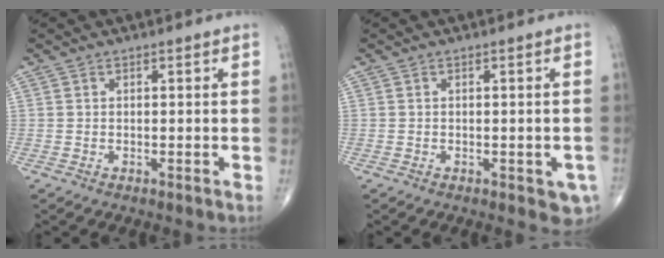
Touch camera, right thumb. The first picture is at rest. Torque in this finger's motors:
{"motor_torque": [0.75, 0.49, 0.21, -0.27, 0.06]}